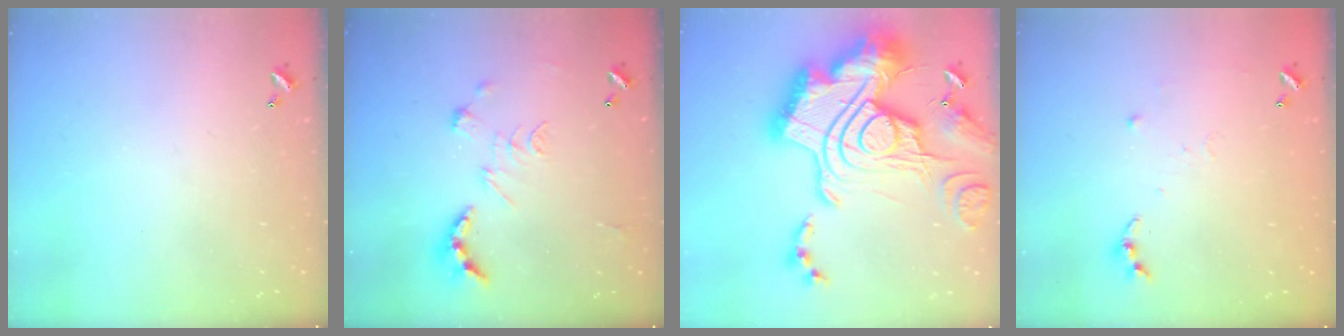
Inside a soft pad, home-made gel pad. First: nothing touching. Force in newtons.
{"total": 2.5, "press": 2.0, "slide": 1.5}
{"total": 4.8, "press": 4.1, "slide": 2.6}
{"total": 6.1, "press": 6.1, "slide": 0.7}